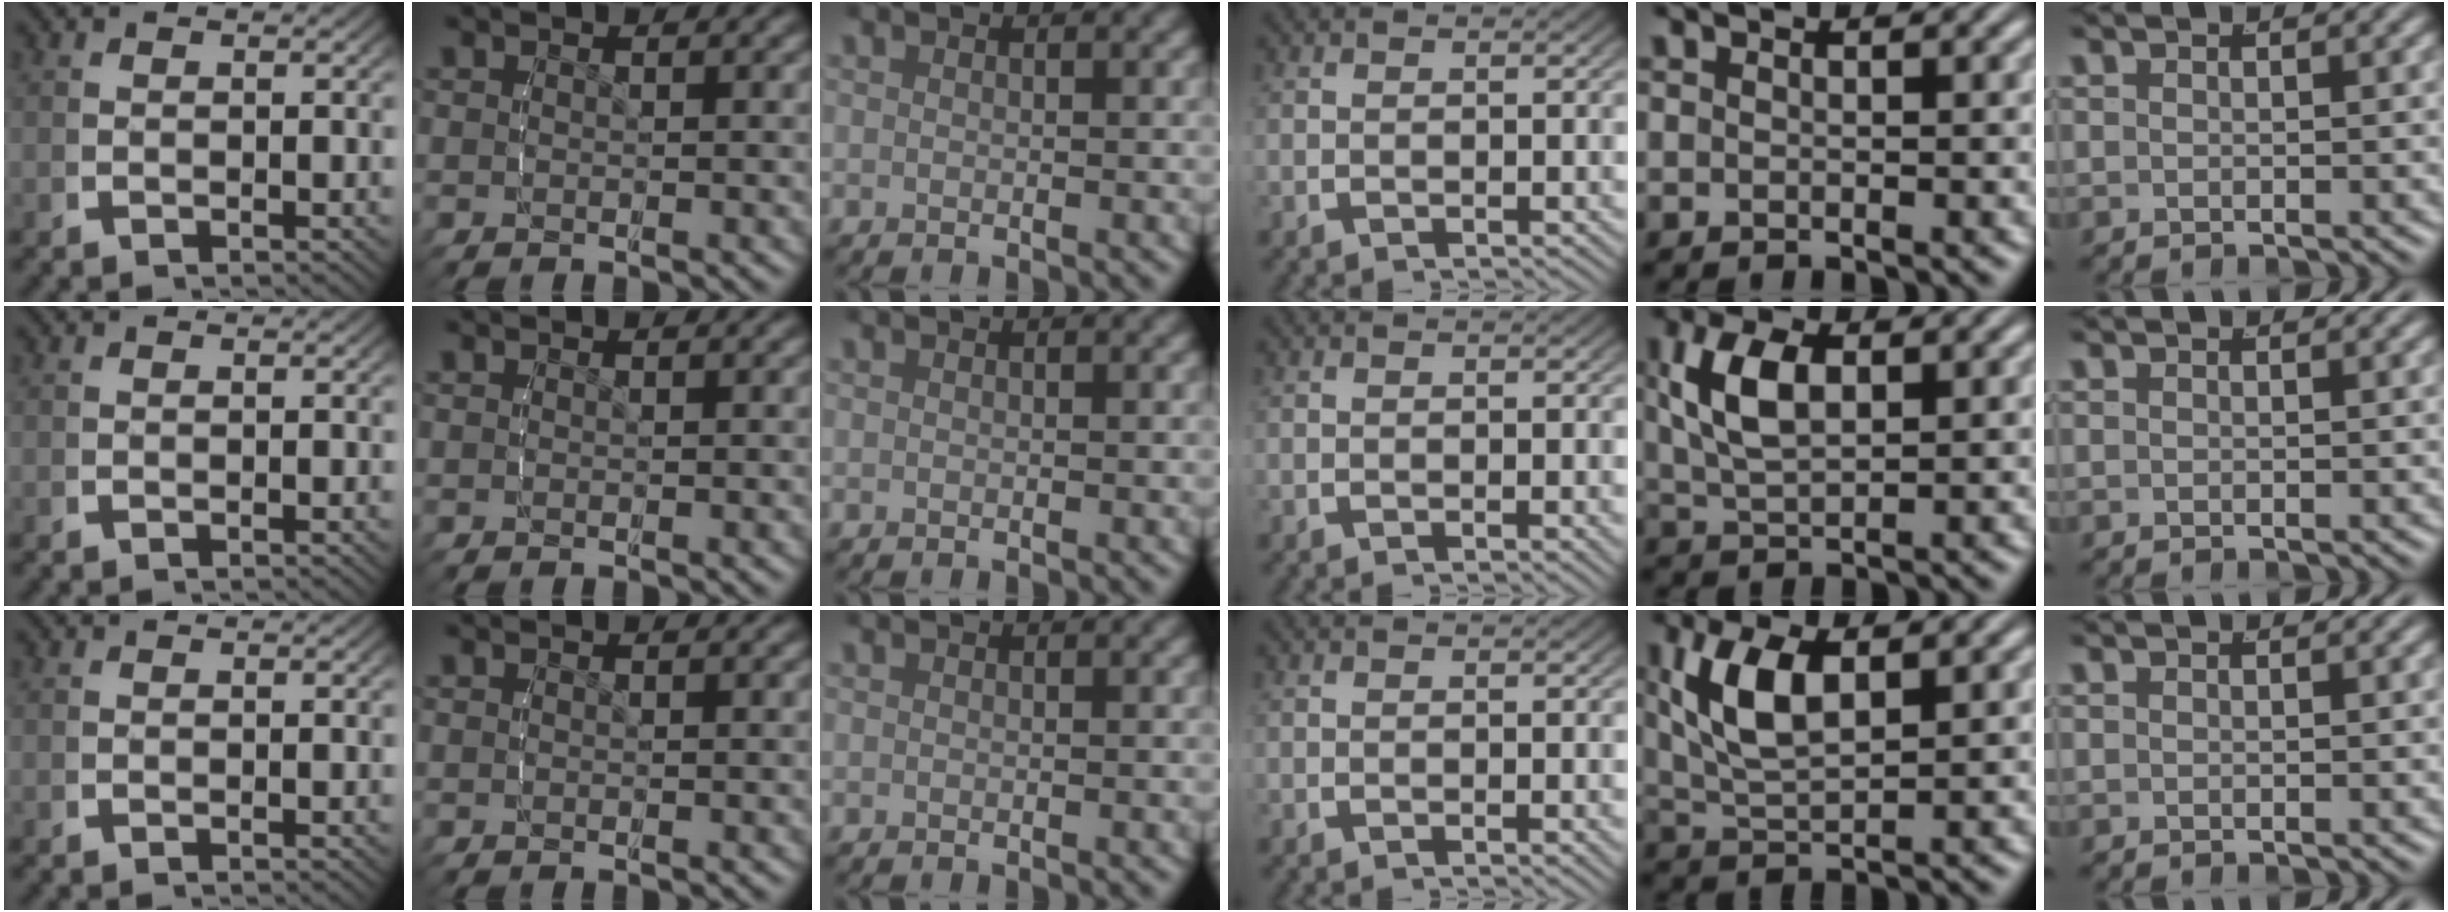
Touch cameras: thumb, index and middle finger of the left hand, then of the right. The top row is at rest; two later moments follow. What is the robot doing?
{"motion": "lift_and_place", "object": "cubes"}